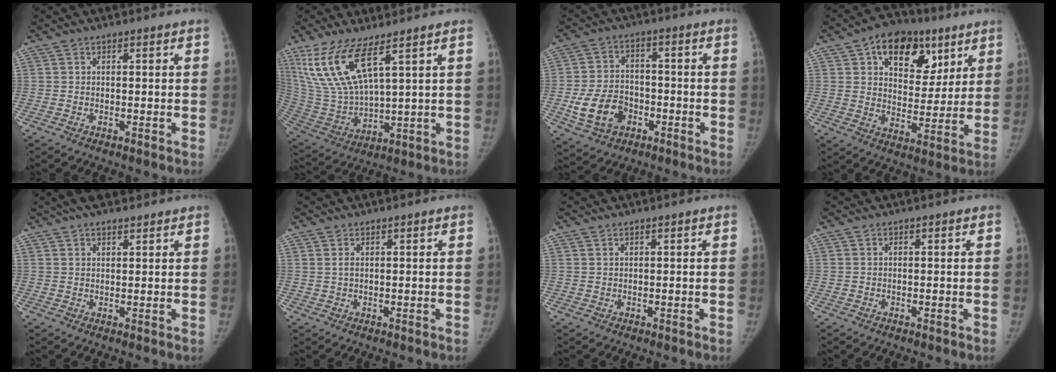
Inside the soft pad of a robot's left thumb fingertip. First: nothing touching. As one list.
[{"total": 14.3, "force": [8.2, 4.4, 10.9], "torque": [-0.235, -0.036, 0.183]}, {"total": 10.7, "force": [-3.7, 8.0, 6.0], "torque": [-0.096, 0.022, -0.062]}, {"total": 16.7, "force": [8.2, 10.8, 9.7], "torque": [-0.091, -0.020, 0.127]}, {"total": 6.3, "force": [5.0, 2.3, 3.2], "torque": [-0.041, 0.008, 0.084]}, {"total": 1.0, "force": [0.4, 0.5, 0.8], "torque": [-0.016, 0.005, 0.011]}, {"total": 0.0}, {"total": 0.0}]